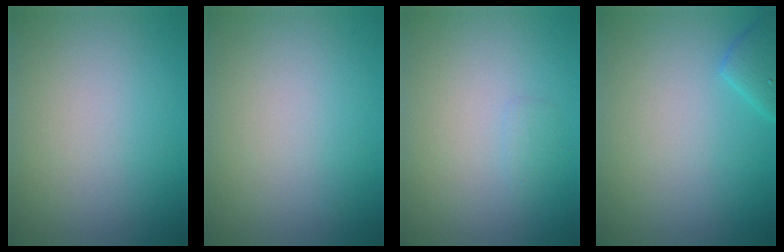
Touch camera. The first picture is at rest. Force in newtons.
{"total": 0.0}
{"total": 0.6, "press": 0.6, "slide": 0.0}
{"total": 1.8, "press": 1.8, "slide": 0.1}